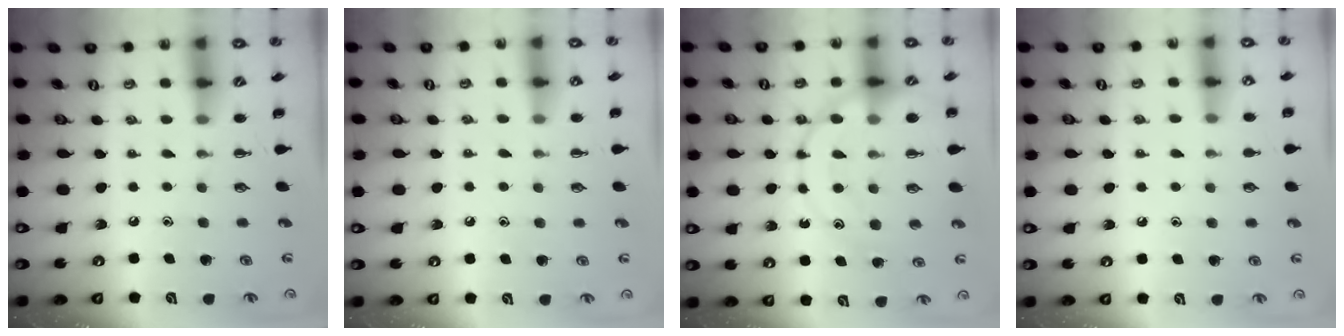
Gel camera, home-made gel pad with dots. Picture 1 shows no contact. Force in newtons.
{"total": 6.4, "press": 6.2, "slide": 1.8}
{"total": 16.8, "press": 16.7, "slide": 2.3}
{"total": 8.1, "press": 7.8, "slide": 2.2}